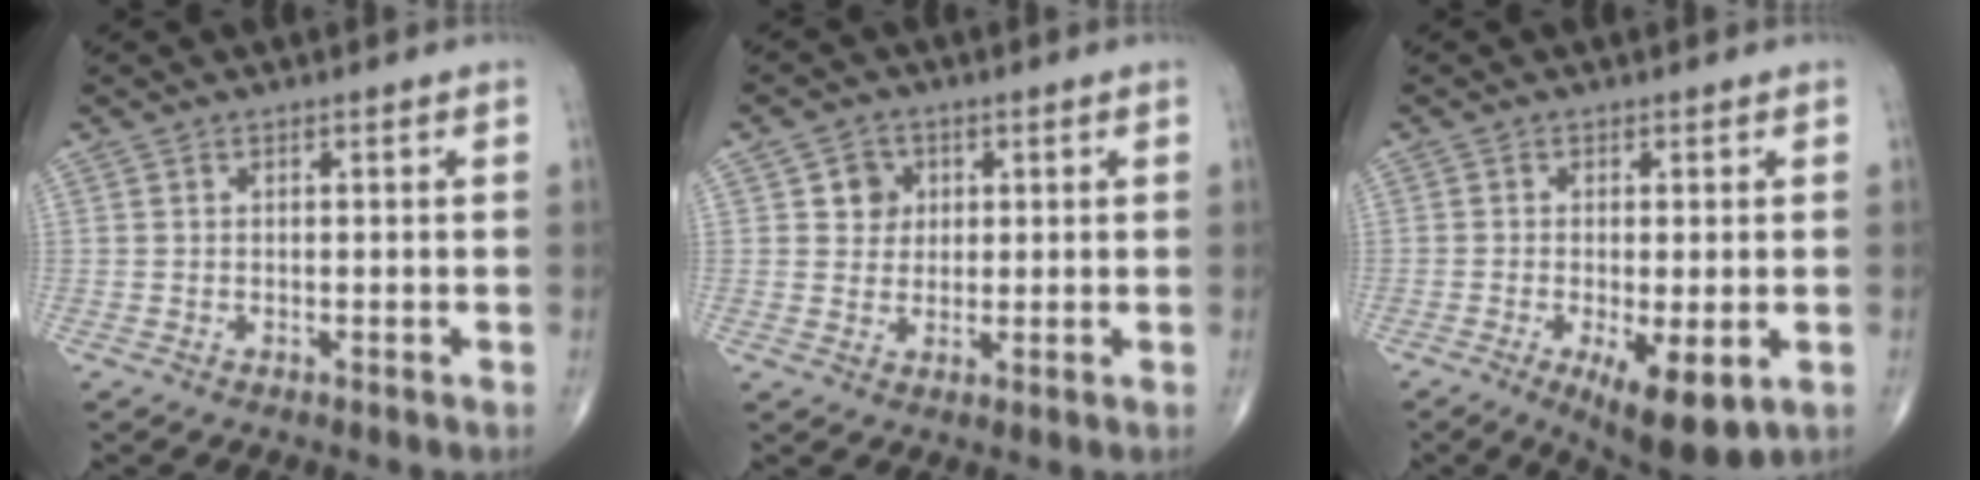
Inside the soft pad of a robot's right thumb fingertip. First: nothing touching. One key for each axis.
{"total": 4.3, "fx": 1.3, "fy": 3.9, "fz": 1.3, "tx": 0.002, "ty": -0.001, "tz": 0.017}
{"total": 9.3, "fx": -3.0, "fy": 3.0, "fz": 8.2, "tx": -0.129, "ty": -0.020, "tz": -0.040}